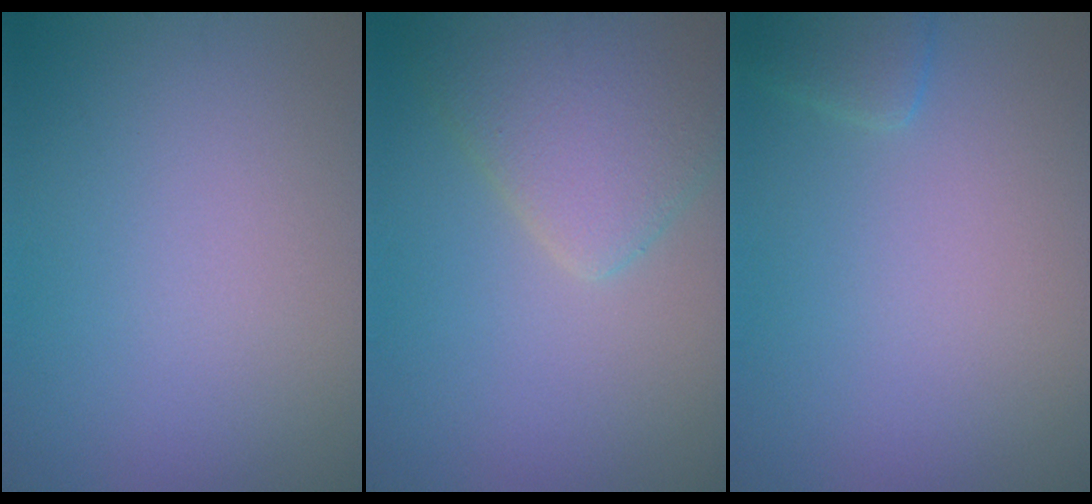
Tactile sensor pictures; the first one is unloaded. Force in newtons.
{"total": 5.5, "press": 5.5, "slide": 0.3}
{"total": 1.7, "press": 1.7, "slide": 0.2}